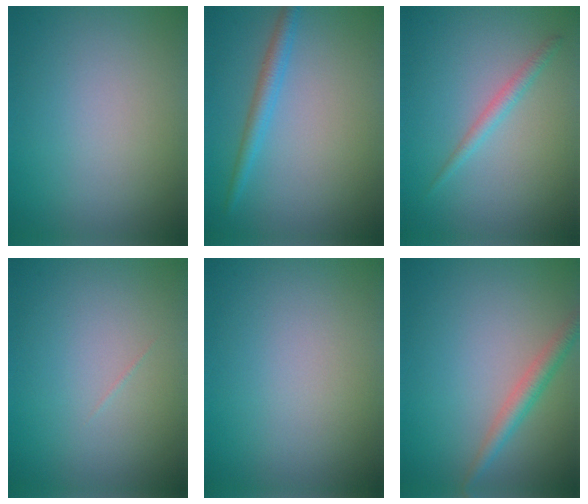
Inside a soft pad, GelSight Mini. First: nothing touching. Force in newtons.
{"total": 2.1, "press": 2.1, "slide": 0.1}
{"total": 1.4, "press": 1.4, "slide": 0.1}
{"total": 0.0}
{"total": 0.0}
{"total": 2.4, "press": 2.4, "slide": 0.1}